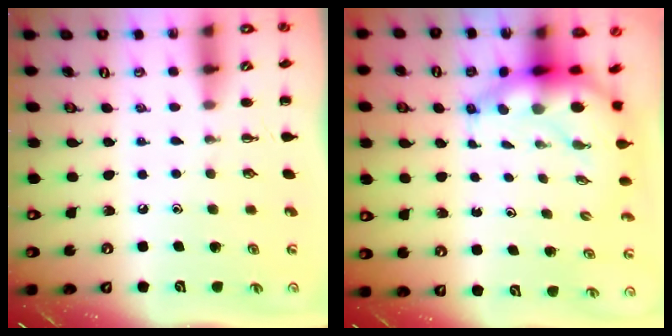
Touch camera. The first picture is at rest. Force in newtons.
{"total": 8.3, "press": 8.0, "slide": 2.1}